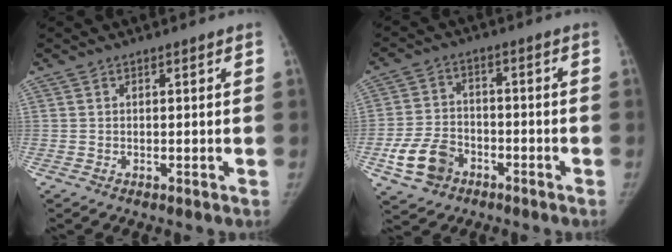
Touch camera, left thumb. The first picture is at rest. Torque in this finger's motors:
{"motor_torque": [-0.21, 0.46, 0.33, -0.26, 0.06]}